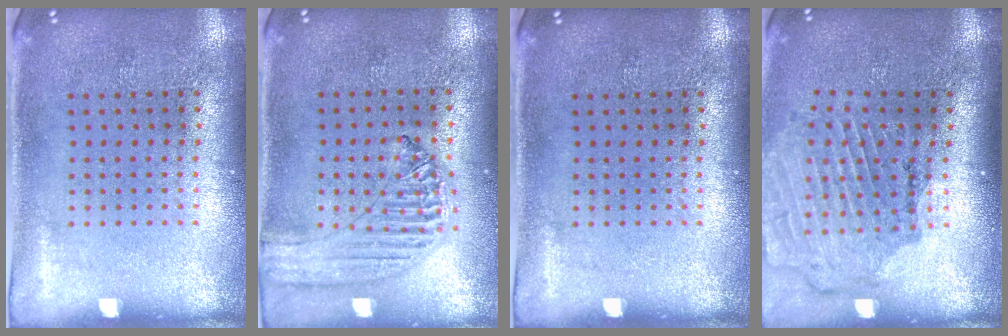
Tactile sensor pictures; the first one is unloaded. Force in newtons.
{"total": 1.2, "press": 1.2, "slide": 0.1}
{"total": 0.0}
{"total": 1.7, "press": 1.7, "slide": 0.3}